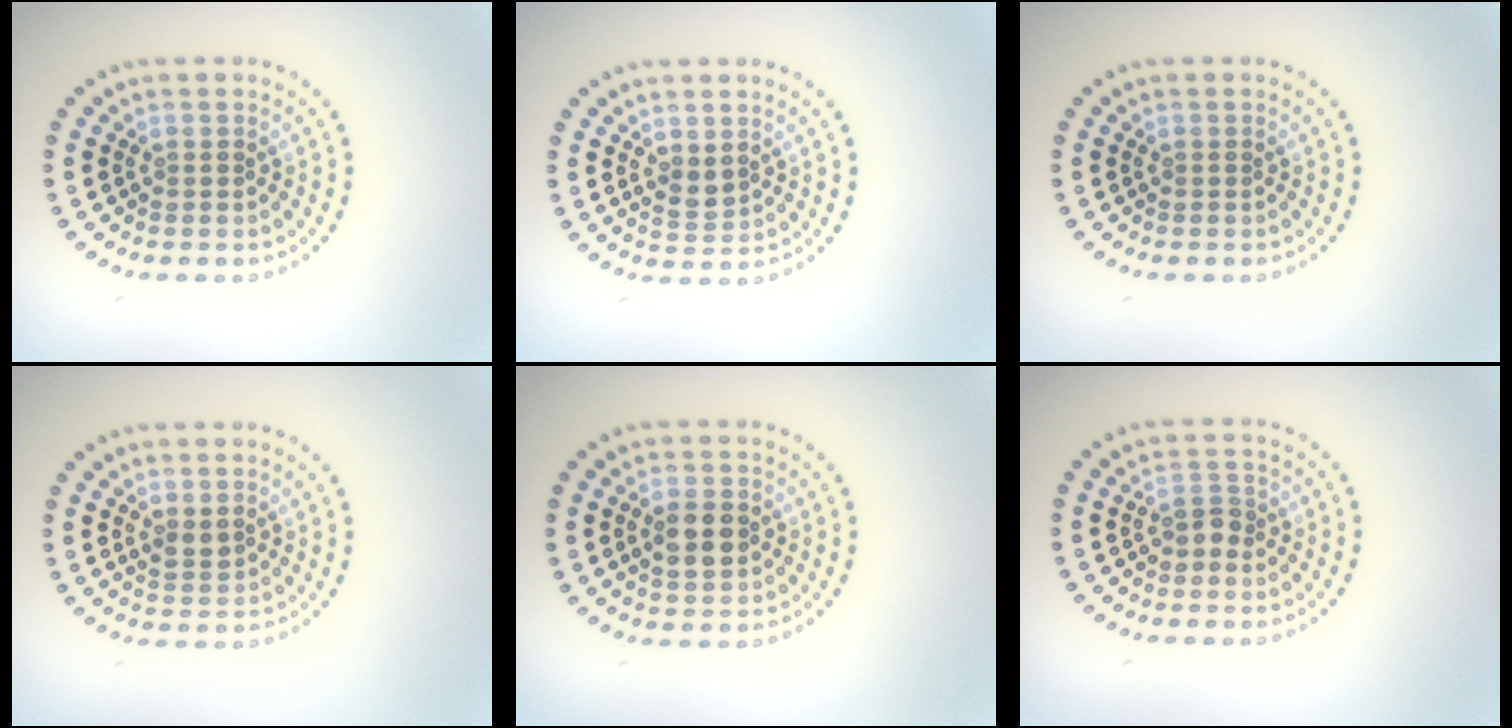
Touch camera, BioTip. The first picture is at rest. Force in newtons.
{"total": 1.6, "press": 1.4, "slide": 0.6}
{"total": 0.0}
{"total": 1.1, "press": 1.1, "slide": 0.3}
{"total": 3.2, "press": 3.2, "slide": 0.2}
{"total": 1.5, "press": 1.3, "slide": 0.8}